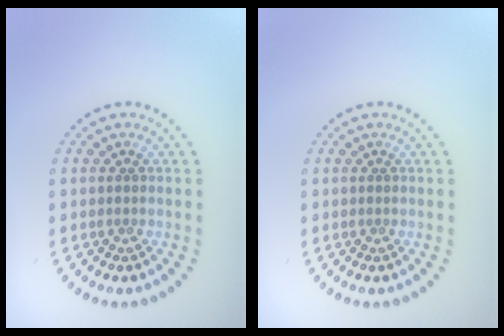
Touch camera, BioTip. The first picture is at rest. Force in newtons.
{"total": 0.0}